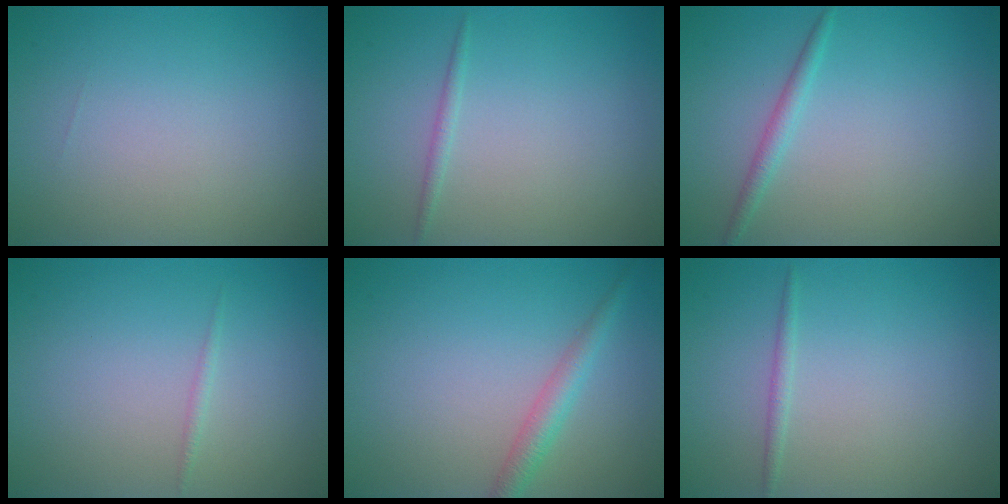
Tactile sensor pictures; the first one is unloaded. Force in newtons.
{"total": 0.8, "press": 0.8, "slide": 0.0}
{"total": 1.4, "press": 1.4, "slide": 0.1}
{"total": 0.6, "press": 0.6, "slide": 0.0}
{"total": 2.2, "press": 2.2, "slide": 0.1}
{"total": 0.7, "press": 0.7, "slide": 0.0}